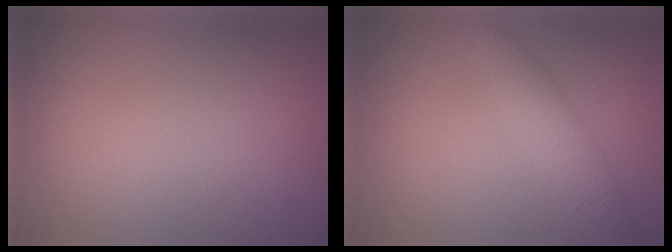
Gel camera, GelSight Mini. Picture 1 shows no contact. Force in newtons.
{"total": 2.4, "press": 2.4, "slide": 0.1}